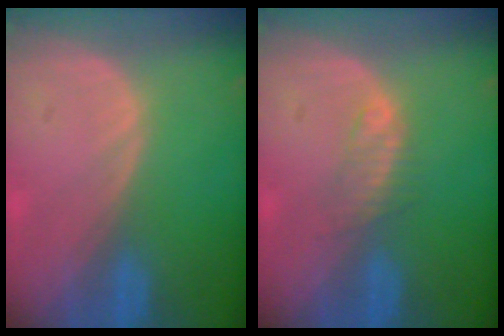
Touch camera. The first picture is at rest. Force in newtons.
{"total": 2.3, "press": 2.3, "slide": 0.2}